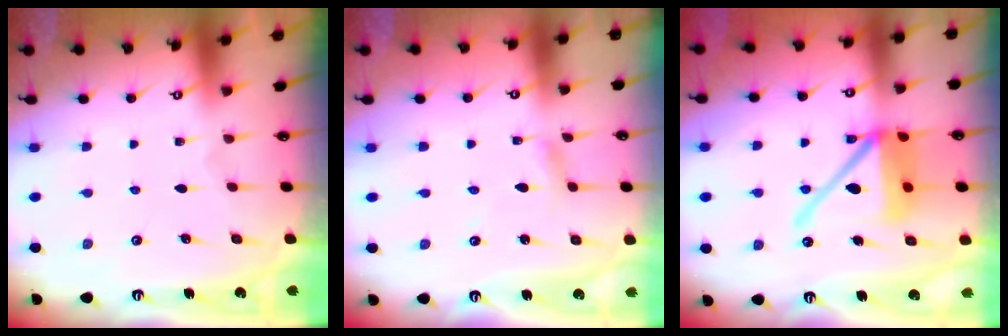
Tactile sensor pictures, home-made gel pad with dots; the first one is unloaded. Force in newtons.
{"total": 2.8, "press": 2.8, "slide": 0.4}
{"total": 15.1, "press": 14.8, "slide": 2.7}